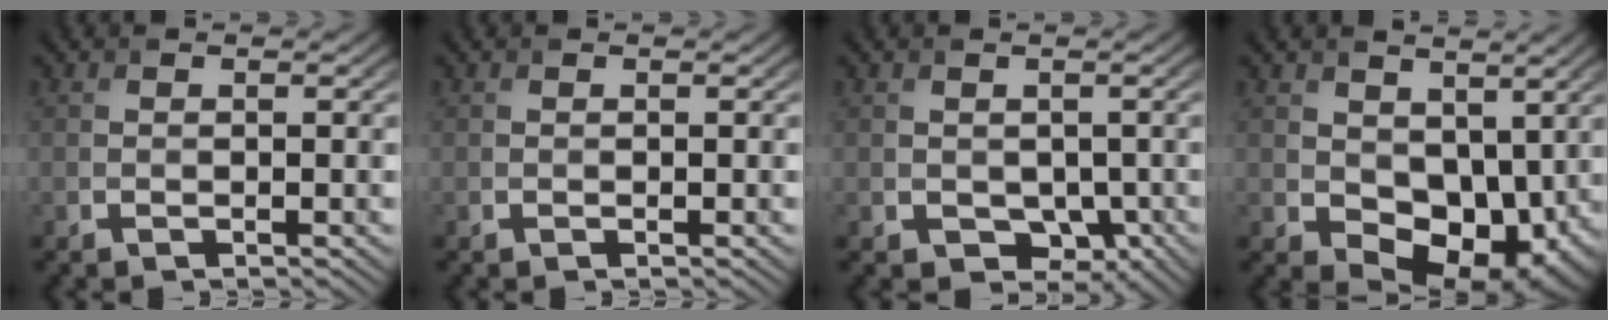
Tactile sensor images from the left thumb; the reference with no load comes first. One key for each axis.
{"total": 0.0}
{"total": 3.5, "fx": -0.8, "fy": 2.8, "fz": 1.9, "tx": -0.039, "ty": -0.021, "tz": -0.010}
{"total": 9.7, "fx": 1.4, "fy": 6.8, "fz": 6.7, "tx": -0.113, "ty": -0.028, "tz": 0.037}